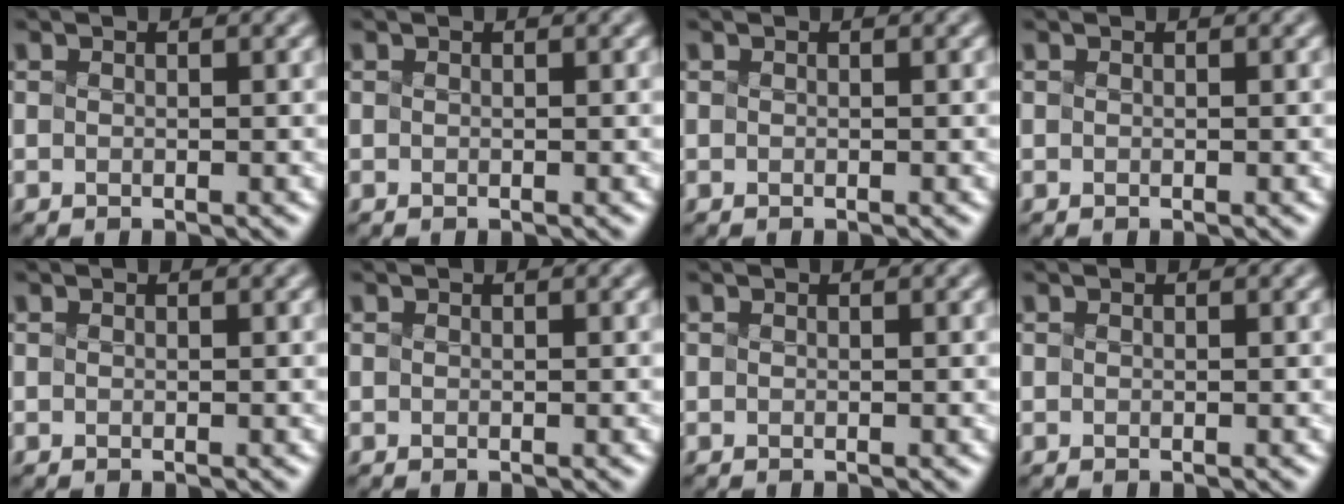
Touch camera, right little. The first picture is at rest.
{"total": 0.0}
{"total": 0.0}
{"total": 0.0}
{"total": 0.0}
{"total": 0.0}
{"total": 0.0}
{"total": 0.0}